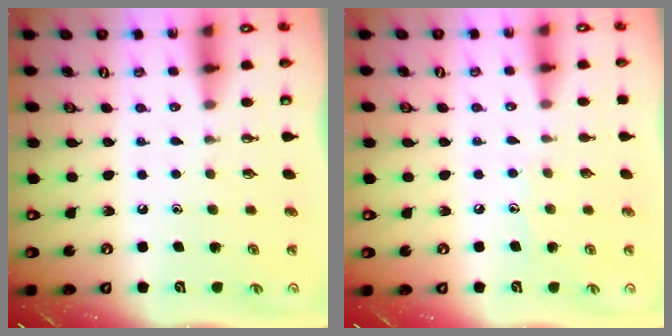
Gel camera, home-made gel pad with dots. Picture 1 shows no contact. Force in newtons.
{"total": 5.2, "press": 5.1, "slide": 0.5}